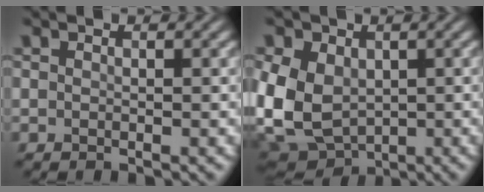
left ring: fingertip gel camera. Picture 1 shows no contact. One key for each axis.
{"total": 10.3, "fx": -0.2, "fy": 7.6, "fz": 7.0, "tx": -0.157, "ty": -0.013, "tz": -0.011}